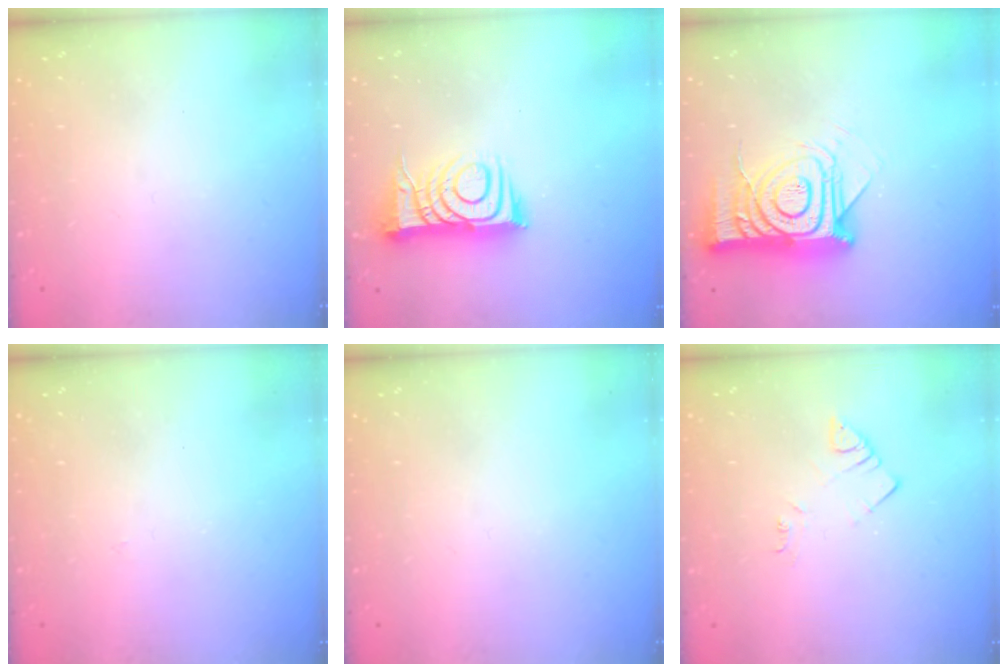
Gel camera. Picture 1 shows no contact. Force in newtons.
{"total": 12.0, "press": 11.9, "slide": 1.0}
{"total": 17.9, "press": 17.9, "slide": 1.3}
{"total": 2.7, "press": 2.7, "slide": 0.5}
{"total": 0.0}
{"total": 2.9, "press": 2.9, "slide": 0.6}